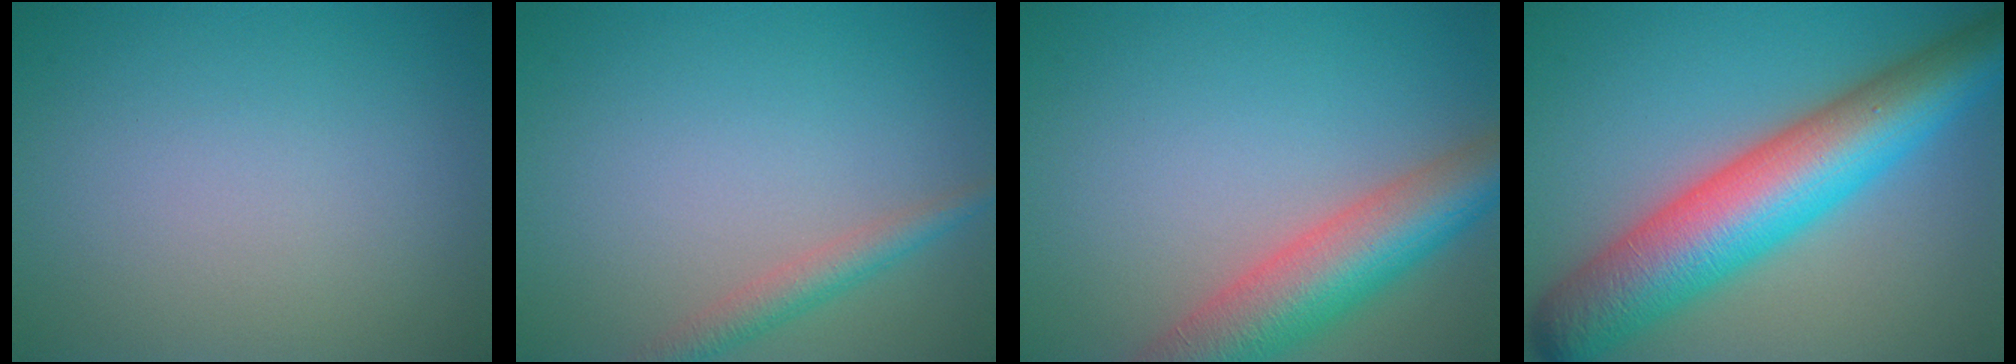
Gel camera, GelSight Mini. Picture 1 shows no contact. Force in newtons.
{"total": 2.4, "press": 2.4, "slide": 0.0}
{"total": 8.3, "press": 8.3, "slide": 0.4}
{"total": 11.8, "press": 11.7, "slide": 0.2}